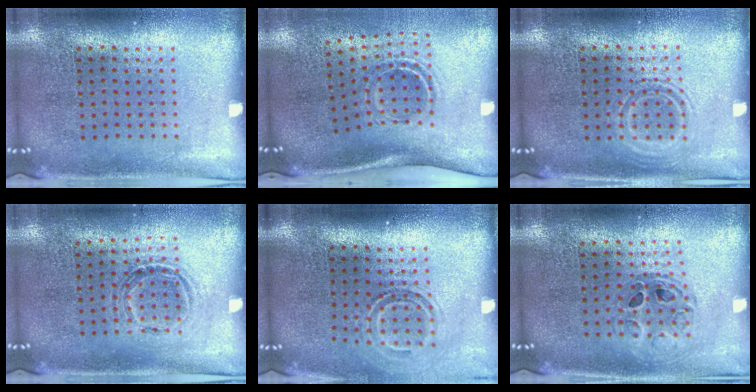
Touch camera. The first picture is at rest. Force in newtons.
{"total": 2.1, "press": 1.2, "slide": 1.7}
{"total": 1.0, "press": 1.0, "slide": 0.2}
{"total": 1.0, "press": 0.9, "slide": 0.3}
{"total": 1.7, "press": 1.1, "slide": 1.3}
{"total": 0.8, "press": 0.8, "slide": 0.1}